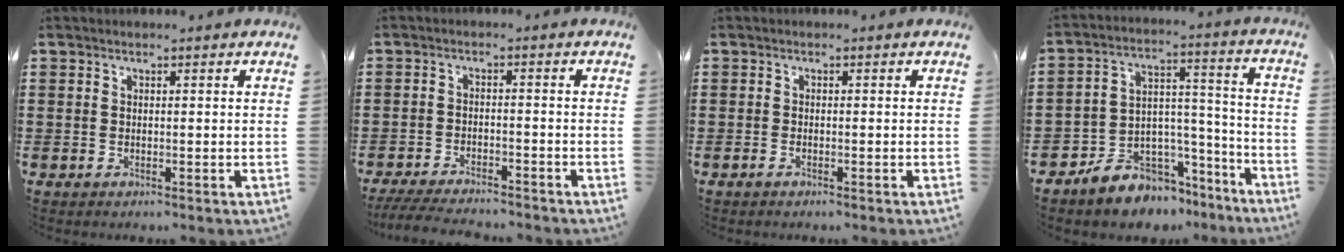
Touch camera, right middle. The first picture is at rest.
{"total": 4.2, "force": [-4.0, 0.3, 1.3], "torque": [-0.027, -0.005, -0.081]}
{"total": 0.6, "force": [-0.4, 0.1, 0.4], "torque": [-0.008, -0.003, -0.007]}
{"total": 6.4, "force": [-5.4, 3.3, -0.3], "torque": [-0.007, 0.004, -0.102]}